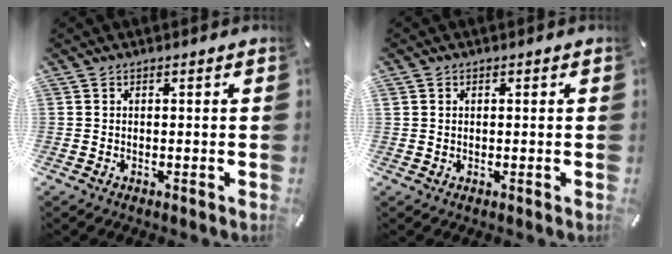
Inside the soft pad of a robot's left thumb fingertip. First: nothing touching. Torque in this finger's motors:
{"motor_torque": [-0.13, 0.13, -0.05, 0.06, -0.02]}